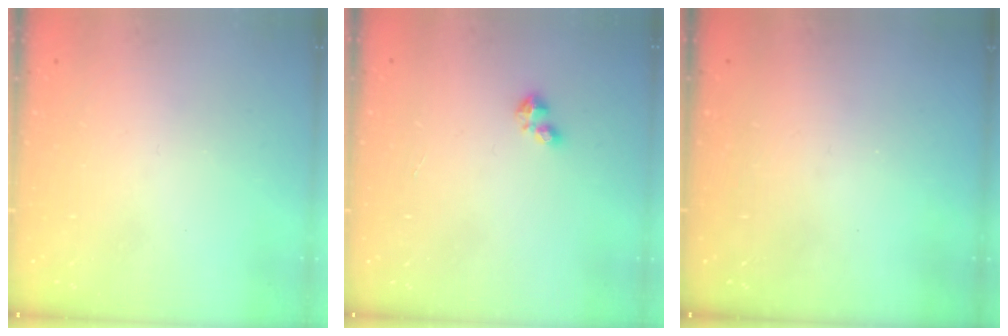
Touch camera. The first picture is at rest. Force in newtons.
{"total": 2.4, "press": 2.4, "slide": 0.4}
{"total": 0.0}